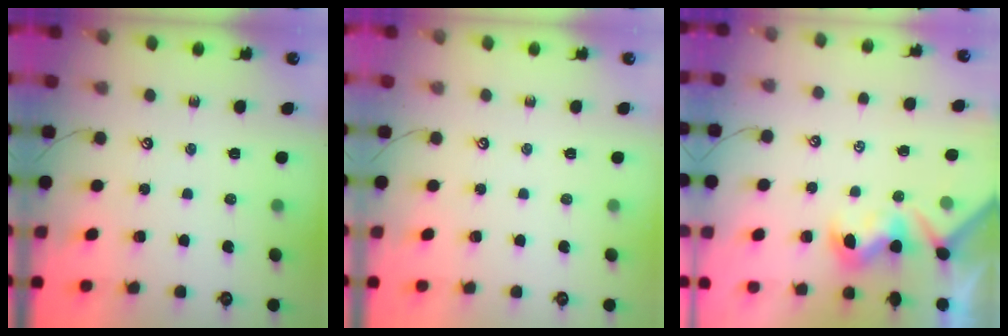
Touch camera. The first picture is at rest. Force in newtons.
{"total": 0.0}
{"total": 2.1, "press": 1.9, "slide": 0.9}